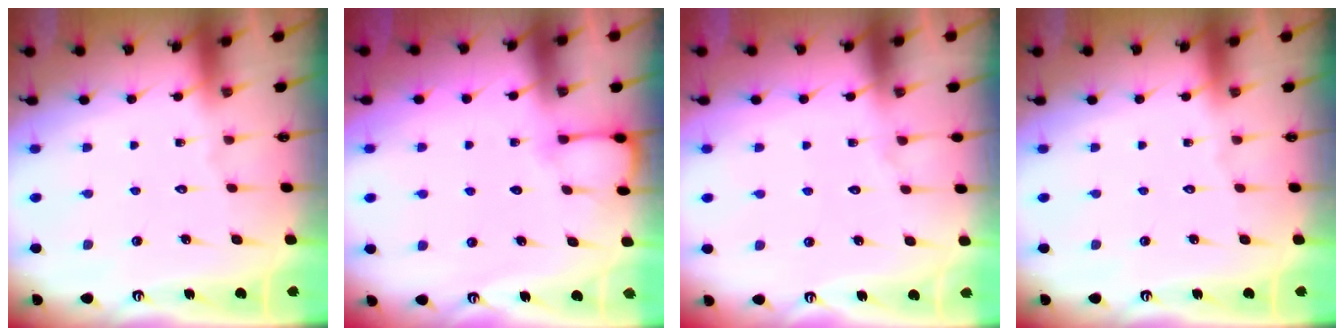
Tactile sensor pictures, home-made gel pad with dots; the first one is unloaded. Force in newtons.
{"total": 4.5, "press": 4.5, "slide": 0.4}
{"total": 3.5, "press": 3.5, "slide": 0.4}
{"total": 0.0}